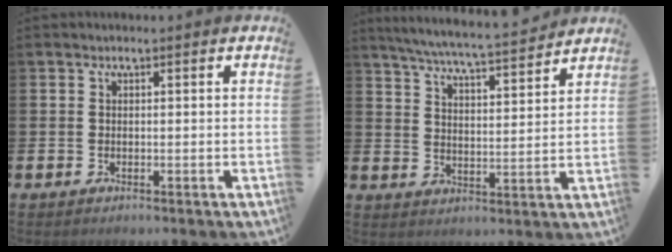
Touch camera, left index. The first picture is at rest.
{"total": 6.3, "force": [6.1, -0.2, 1.8], "torque": [-0.061, -0.043, 0.106]}